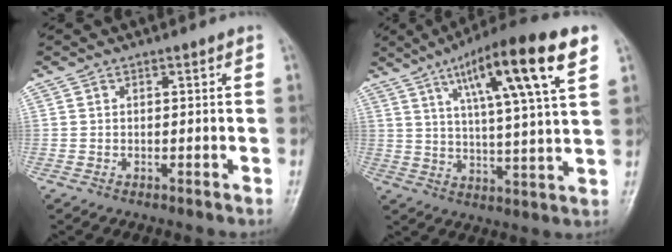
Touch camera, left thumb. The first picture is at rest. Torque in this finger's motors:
{"motor_torque": [0.95, 0.95, 1.67, -1.10, 0.17]}